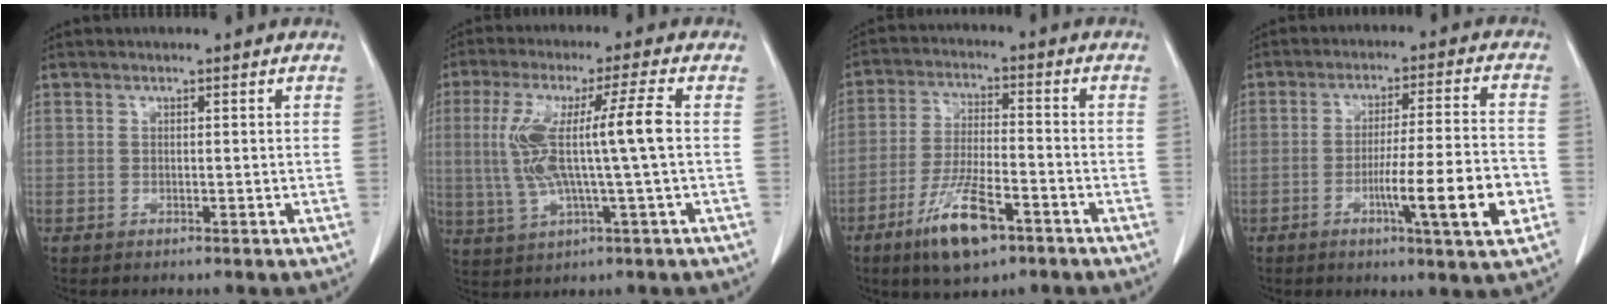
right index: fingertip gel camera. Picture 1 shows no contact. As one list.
[{"total": 11.5, "force": [0.5, -0.2, 11.5], "torque": [-0.238, 0.014, 0.010]}, {"total": 10.4, "force": [-6.0, 2.5, 8.2], "torque": [-0.154, -0.015, -0.103]}, {"total": 11.7, "force": [-4.0, -0.2, 11.0], "torque": [-0.172, -0.009, -0.063]}]